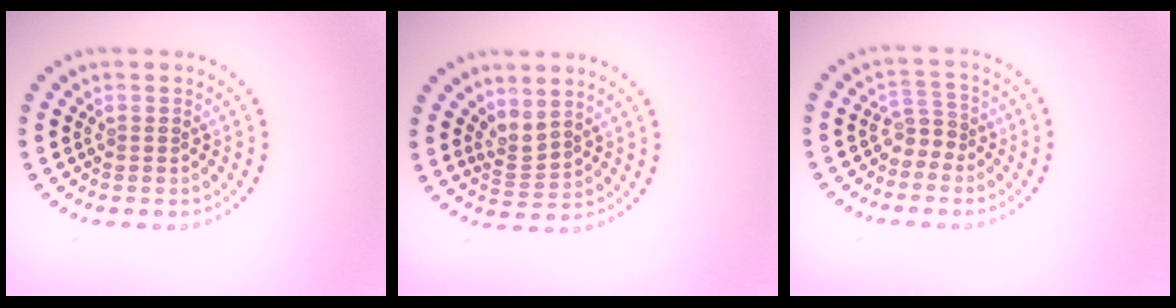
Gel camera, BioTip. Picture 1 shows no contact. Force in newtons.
{"total": 2.0, "press": 1.4, "slide": 1.5}
{"total": 1.9, "press": 1.2, "slide": 1.4}